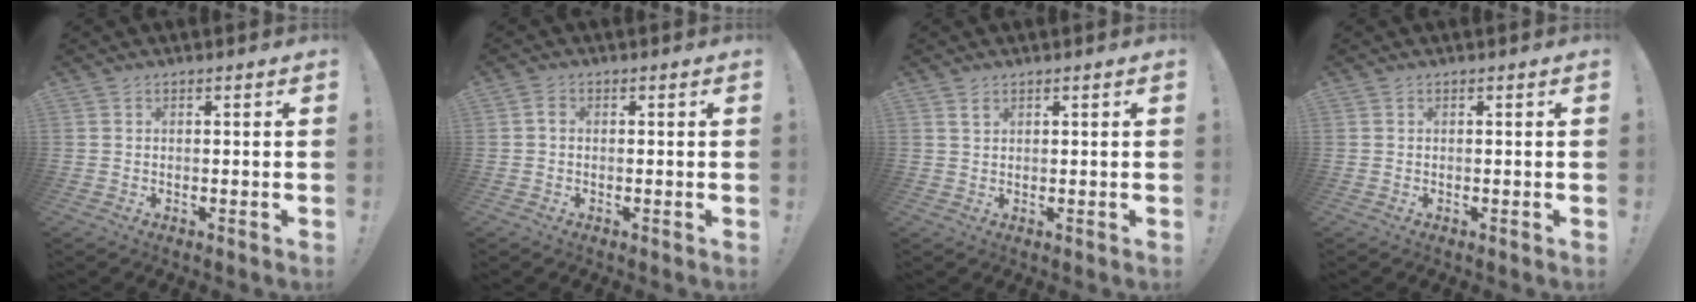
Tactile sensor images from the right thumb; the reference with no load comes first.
{"total": 1.6, "force": [-0.1, 1.2, 1.0], "torque": [-0.028, 0.010, -0.001]}
{"total": 1.4, "force": [0.9, 0.4, 1.0], "torque": [-0.017, -0.001, 0.016]}
{"total": 0.0}